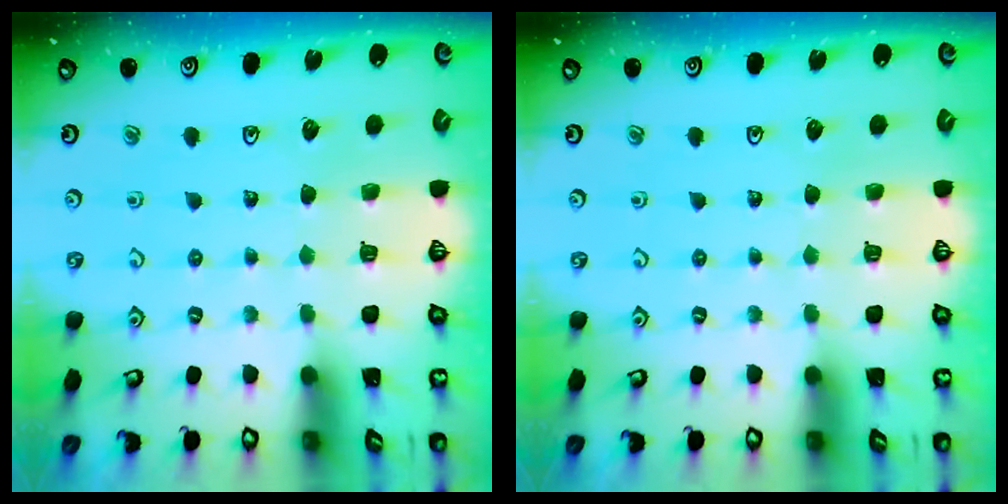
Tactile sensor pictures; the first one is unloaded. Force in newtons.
{"total": 0.0}